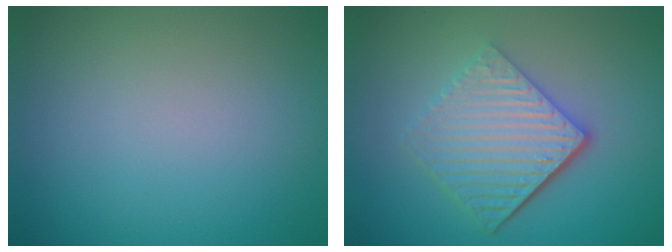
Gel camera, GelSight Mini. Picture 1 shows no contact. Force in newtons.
{"total": 5.9, "press": 4.0, "slide": 4.3}